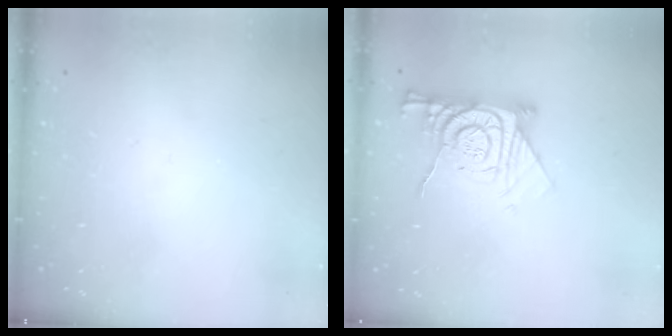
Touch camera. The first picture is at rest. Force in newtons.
{"total": 12.1, "press": 12.0, "slide": 1.1}